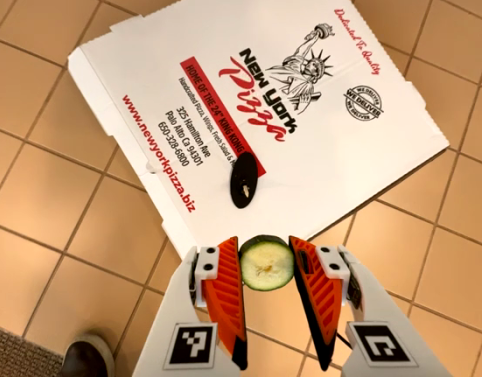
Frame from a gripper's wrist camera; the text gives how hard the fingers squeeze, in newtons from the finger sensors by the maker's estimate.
{"total": 7.9, "left": 7.8, "right": 8.0}